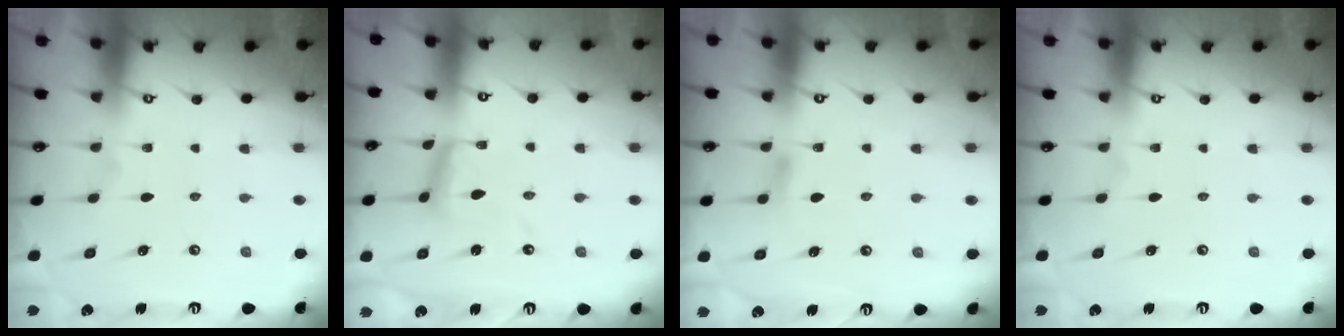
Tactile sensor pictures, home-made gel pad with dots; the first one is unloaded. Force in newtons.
{"total": 9.6, "press": 9.6, "slide": 0.7}
{"total": 4.5, "press": 4.5, "slide": 0.5}
{"total": 0.0}